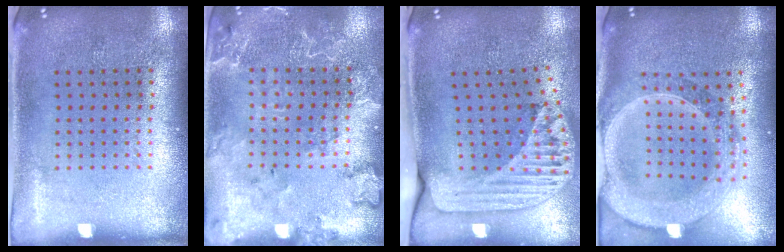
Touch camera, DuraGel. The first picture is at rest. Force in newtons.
{"total": 2.2, "press": 2.1, "slide": 0.5}
{"total": 2.5, "press": 1.8, "slide": 1.7}
{"total": 2.9, "press": 2.5, "slide": 1.4}